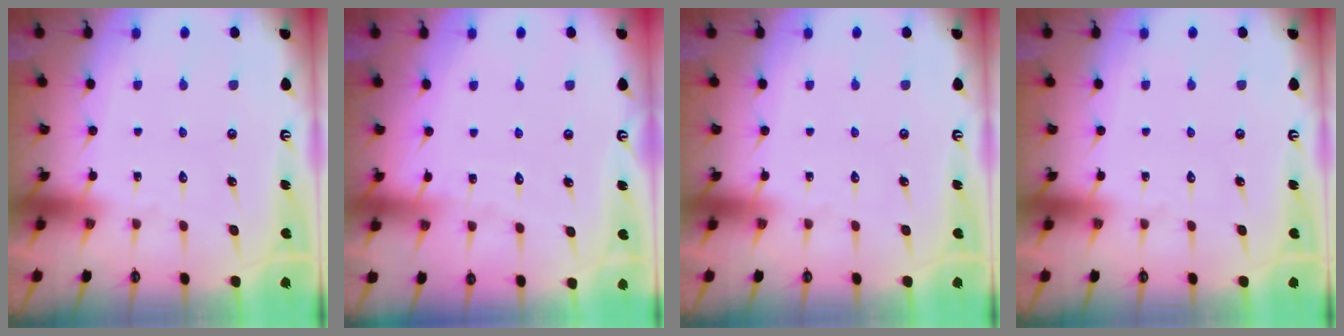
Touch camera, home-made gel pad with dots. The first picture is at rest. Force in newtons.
{"total": 3.1, "press": 3.0, "slide": 0.3}
{"total": 0.0}
{"total": 0.0}